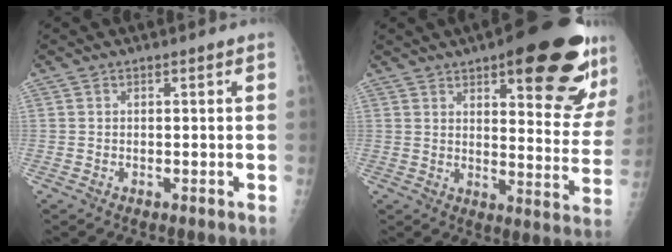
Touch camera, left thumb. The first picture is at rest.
{"total": 24.5, "force": [13.6, 7.4, 19.0], "torque": [-0.209, -0.050, 0.176]}